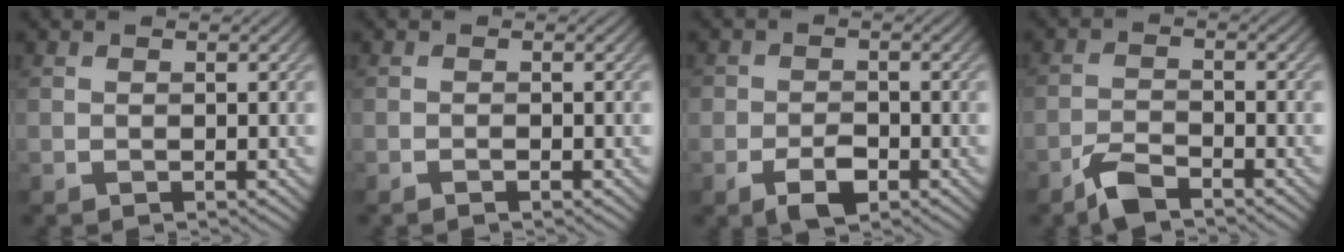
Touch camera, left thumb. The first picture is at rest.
{"total": 1.1, "force": [-0.7, 0.1, 0.8], "torque": [-0.015, 0.001, -0.015]}
{"total": 4.1, "force": [-2.2, 2.4, 2.5], "torque": [-0.043, -0.003, -0.046]}
{"total": 4.3, "force": [-3.4, 1.1, 2.4], "torque": [-0.052, -0.002, -0.075]}